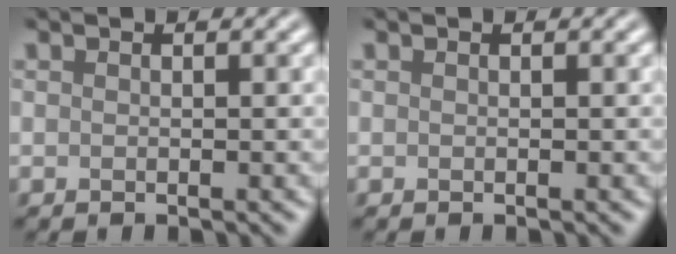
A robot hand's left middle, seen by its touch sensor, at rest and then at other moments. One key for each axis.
{"total": 0.0}